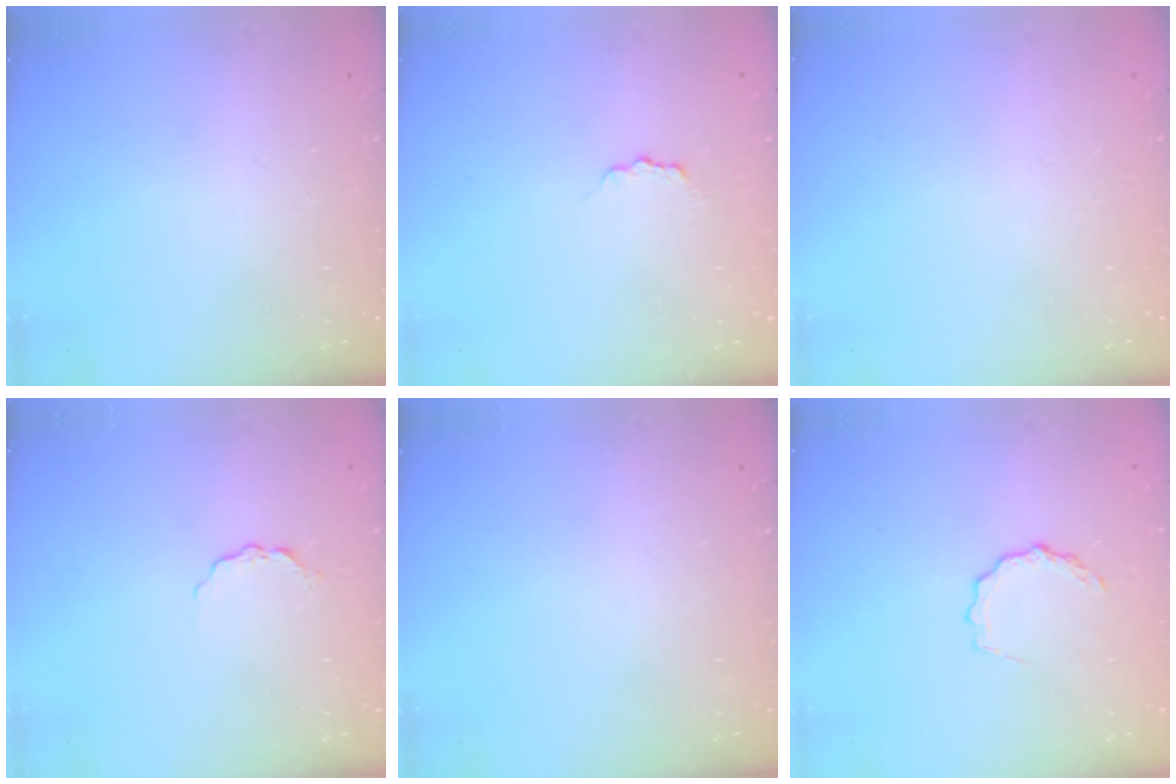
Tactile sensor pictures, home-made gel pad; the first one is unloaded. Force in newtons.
{"total": 2.9, "press": 2.9, "slide": 0.3}
{"total": 1.6, "press": 1.6, "slide": 0.1}
{"total": 3.4, "press": 3.3, "slide": 0.5}
{"total": 0.0}
{"total": 5.7, "press": 5.7, "slide": 0.5}